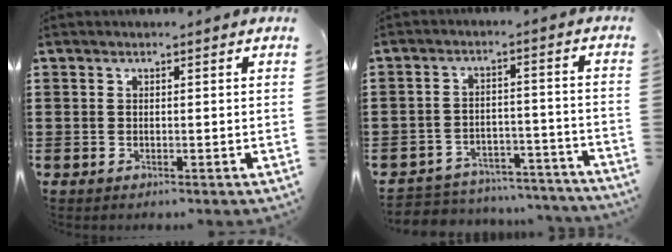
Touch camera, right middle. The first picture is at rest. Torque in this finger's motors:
{"motor_torque": [0.55, -0.16, 0.16, 0.02]}